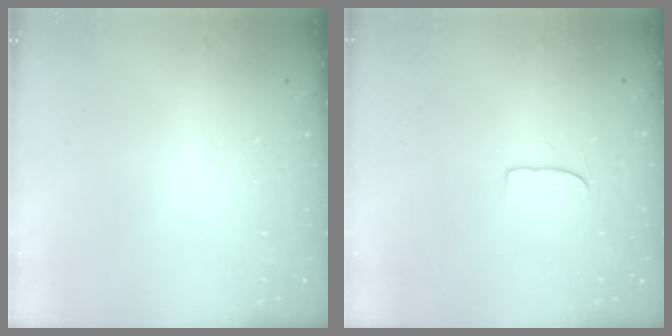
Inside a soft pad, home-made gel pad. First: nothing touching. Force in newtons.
{"total": 5.0, "press": 4.9, "slide": 0.4}